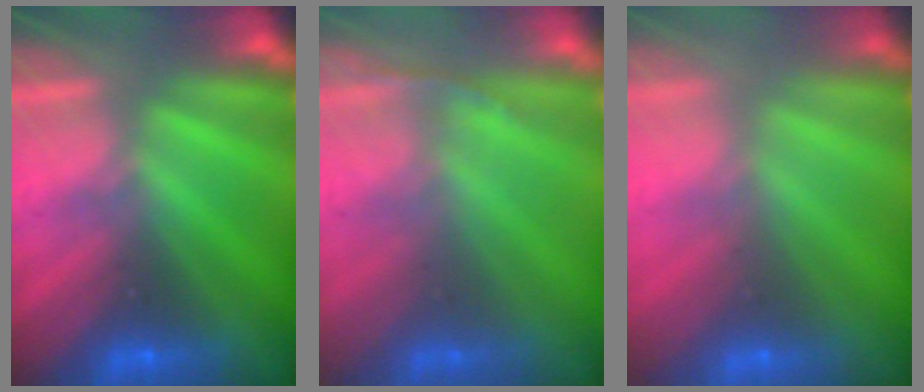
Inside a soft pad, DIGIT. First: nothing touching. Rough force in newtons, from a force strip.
{"total": 1.2}
{"total": 2.3}